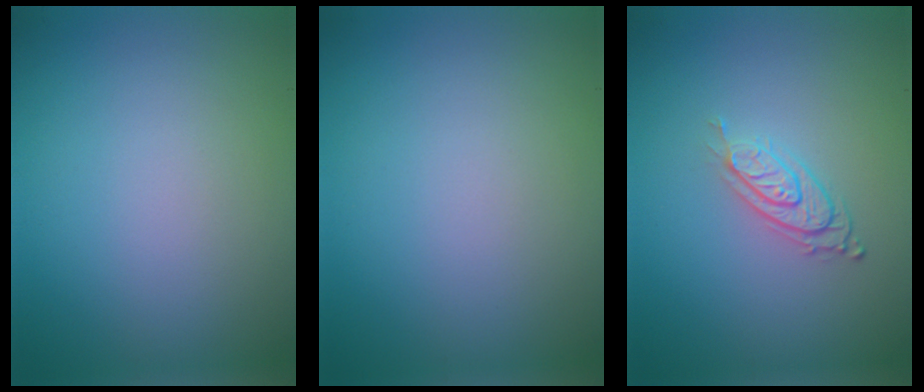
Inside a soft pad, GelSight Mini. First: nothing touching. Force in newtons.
{"total": 0.0}
{"total": 2.9, "press": 1.9, "slide": 2.2}